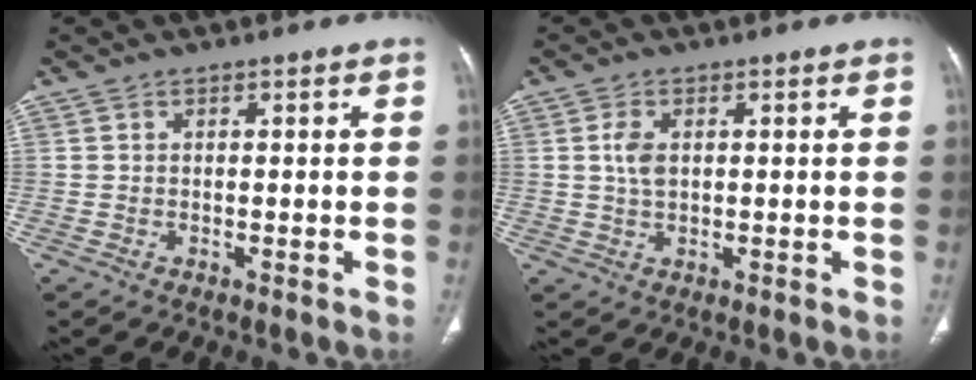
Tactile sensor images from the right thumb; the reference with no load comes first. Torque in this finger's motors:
{"motor_torque": [0.63, 0.63, 0.68, -0.08, 0.16]}